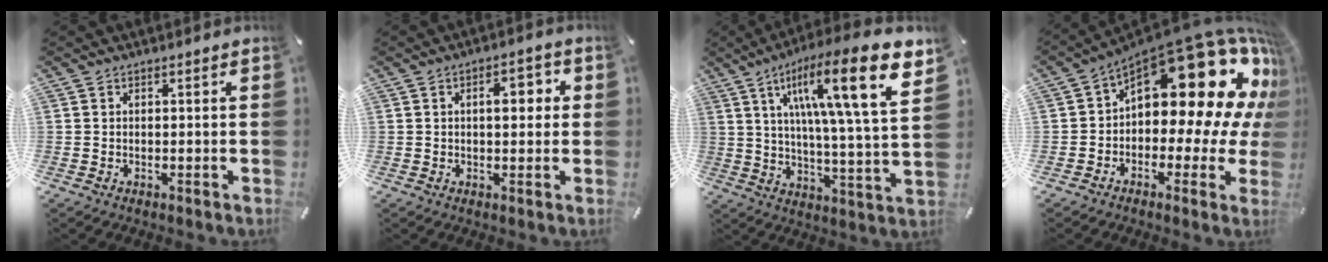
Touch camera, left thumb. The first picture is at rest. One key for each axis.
{"total": 5.8, "fx": 0.9, "fy": 3.0, "fz": 4.8, "tx": -0.058, "ty": -0.003, "tz": 0.004}
{"total": 22.2, "fx": 10.0, "fy": 4.2, "fz": 19.4, "tx": -0.297, "ty": -0.057, "tz": 0.142}
{"total": 25.1, "fx": 10.3, "fy": 12.1, "fz": 19.4, "tx": -0.284, "ty": -0.088, "tz": 0.178}